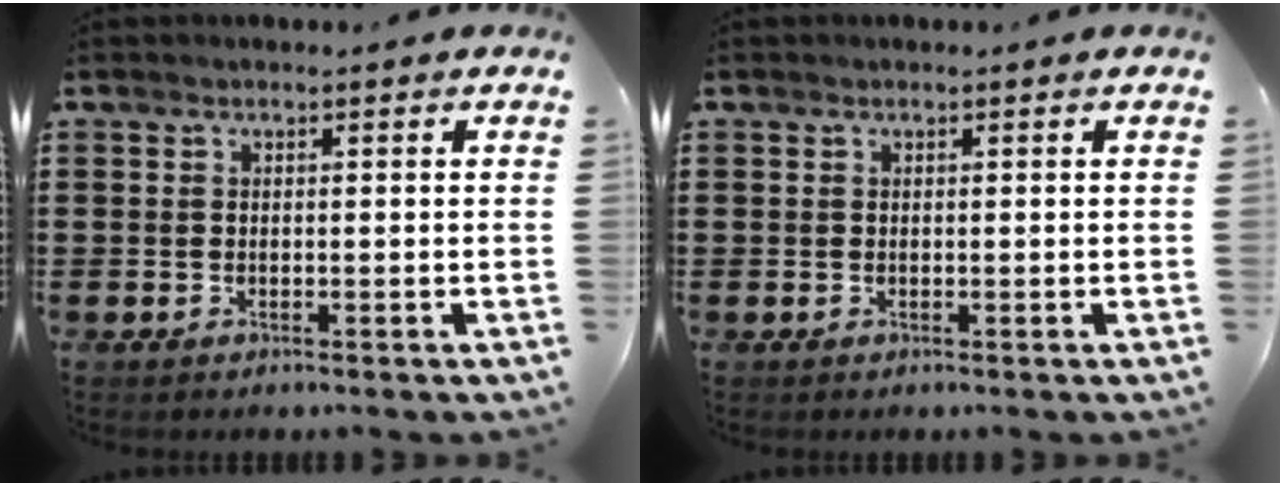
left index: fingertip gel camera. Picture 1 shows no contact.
{"total": 0.0}